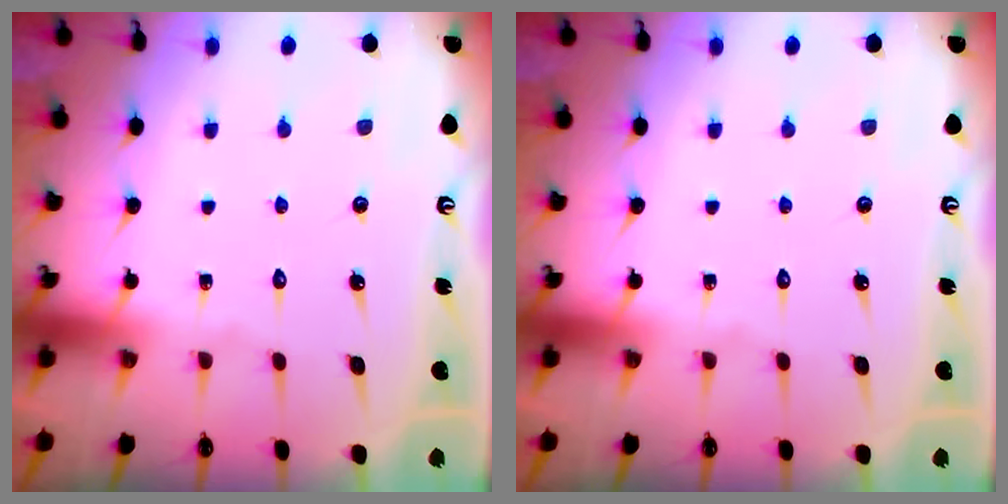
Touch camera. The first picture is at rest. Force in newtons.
{"total": 0.0}